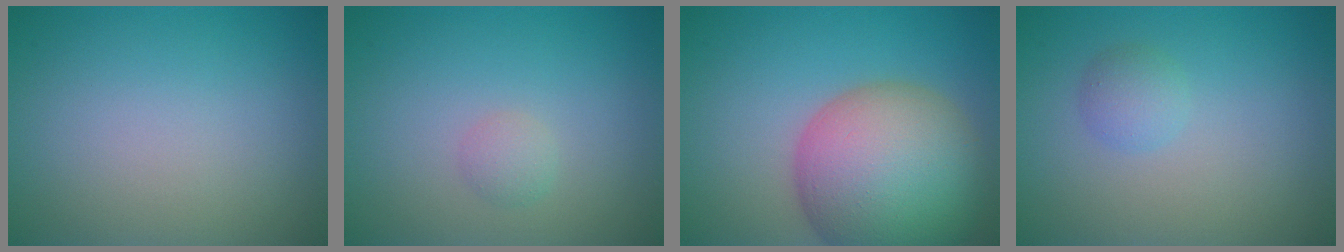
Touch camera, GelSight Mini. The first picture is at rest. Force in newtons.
{"total": 1.1, "press": 1.1, "slide": 0.0}
{"total": 13.0, "press": 13.0, "slide": 0.7}
{"total": 1.5, "press": 1.5, "slide": 0.0}